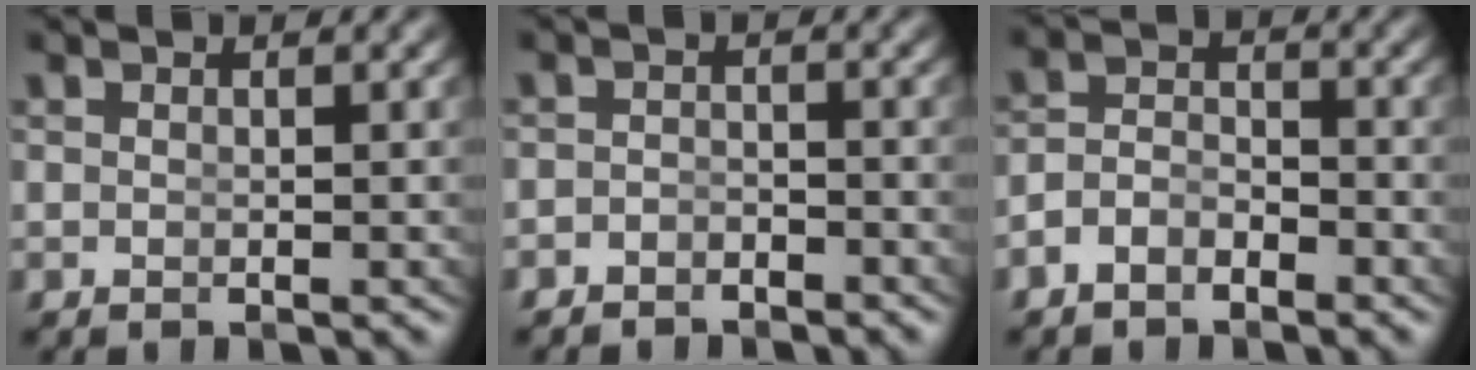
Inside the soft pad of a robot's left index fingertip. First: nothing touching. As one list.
[{"total": 2.3, "force": [-2.2, 0.6, -0.3], "torque": [0.004, -0.017, -0.032]}, {"total": 3.3, "force": [-2.5, 2.0, 1.0], "torque": [-0.016, -0.013, -0.041]}]